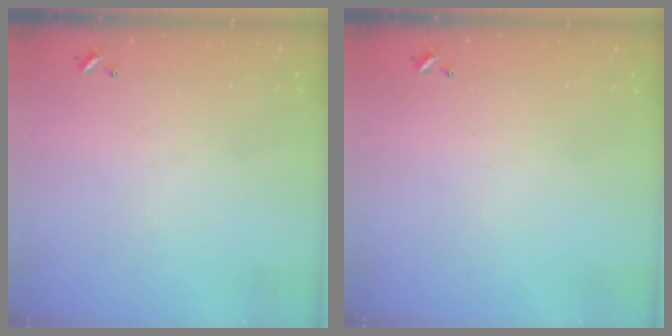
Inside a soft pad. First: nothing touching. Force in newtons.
{"total": 0.0}